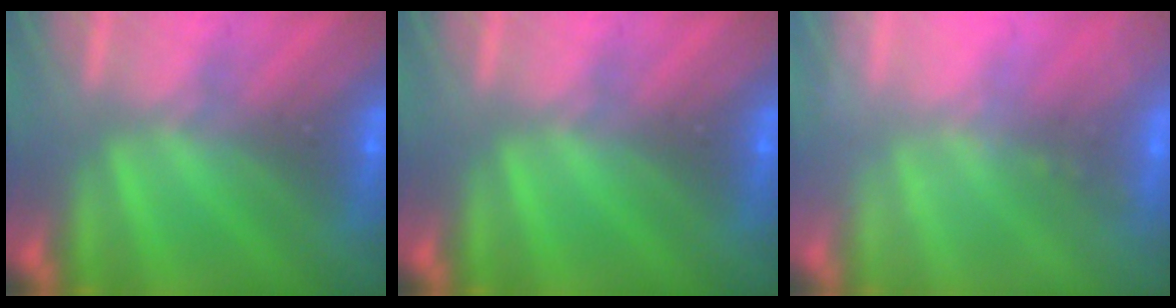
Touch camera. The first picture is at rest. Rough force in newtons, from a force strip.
{"total": 0.0}
{"total": 2.3}